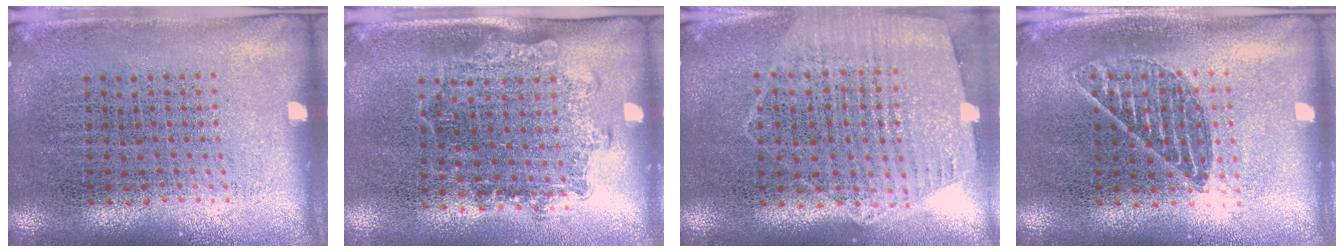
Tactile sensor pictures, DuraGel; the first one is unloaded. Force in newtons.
{"total": 1.4, "press": 1.1, "slide": 0.8}
{"total": 1.2, "press": 1.1, "slide": 0.3}
{"total": 1.1, "press": 1.1, "slide": 0.5}